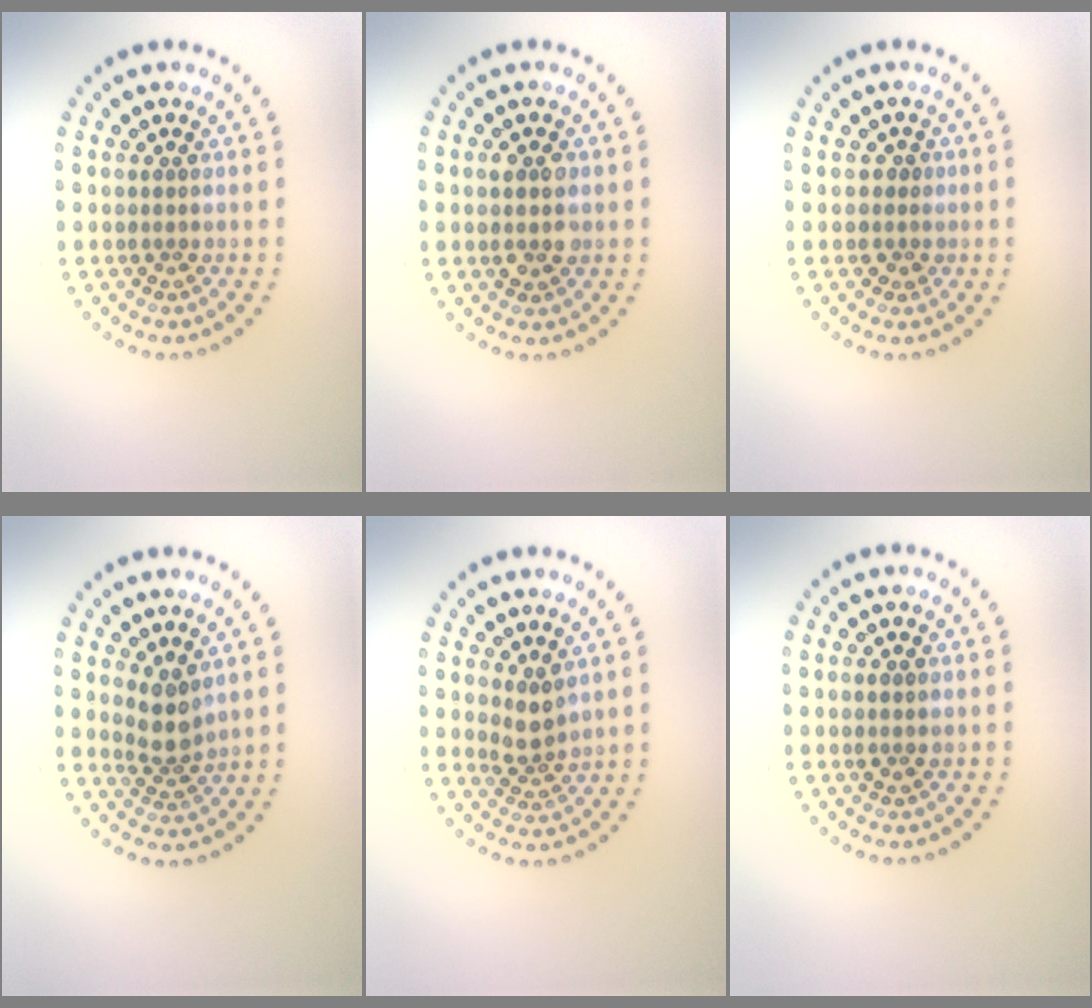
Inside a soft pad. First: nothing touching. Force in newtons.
{"total": 2.2, "press": 2.2, "slide": 0.3}
{"total": 1.5, "press": 1.1, "slide": 1.0}
{"total": 2.4, "press": 1.8, "slide": 1.5}
{"total": 2.1, "press": 1.6, "slide": 1.3}
{"total": 0.9, "press": 0.8, "slide": 0.2}